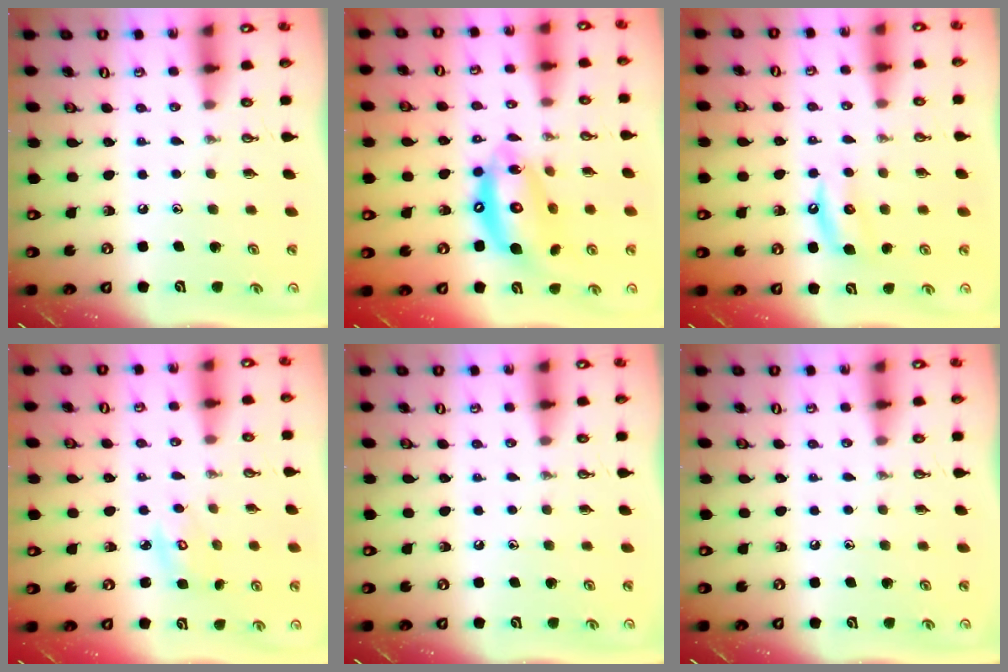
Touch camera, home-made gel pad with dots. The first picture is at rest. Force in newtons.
{"total": 15.7, "press": 15.6, "slide": 1.4}
{"total": 5.0, "press": 5.0, "slide": 0.5}
{"total": 3.1, "press": 3.1, "slide": 0.2}
{"total": 0.0}
{"total": 0.0}